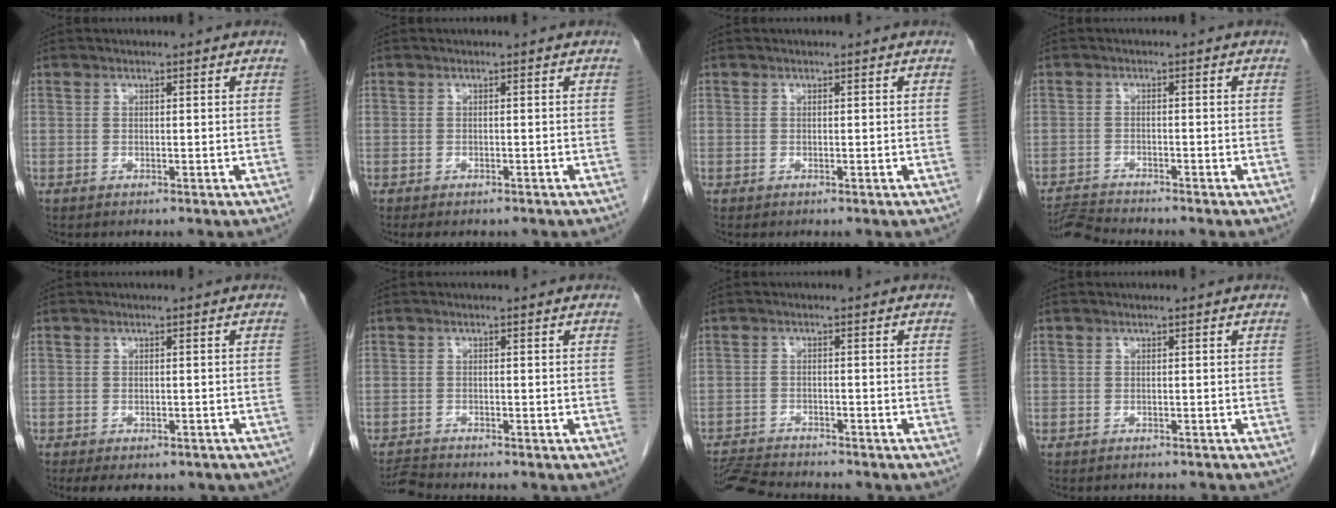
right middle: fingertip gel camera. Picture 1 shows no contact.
{"total": 3.2, "force": [-2.5, 1.3, 1.4], "torque": [-0.013, -0.005, -0.026]}
{"total": 0.0}
{"total": 3.9, "force": [-3.7, -0.9, 0.0], "torque": [0.000, -0.017, -0.066]}
{"total": 9.1, "force": [-7.0, 4.1, 4.2], "torque": [-0.059, 0.001, -0.074]}
{"total": 2.5, "force": [-2.4, -0.4, 0.1], "torque": [-0.003, -0.016, -0.041]}
{"total": 7.3, "force": [-7.1, 0.5, 1.7], "torque": [-0.026, -0.012, -0.116]}
{"total": 3.0, "force": [-2.6, 1.4, 0.2], "torque": [-0.006, 0.001, -0.038]}